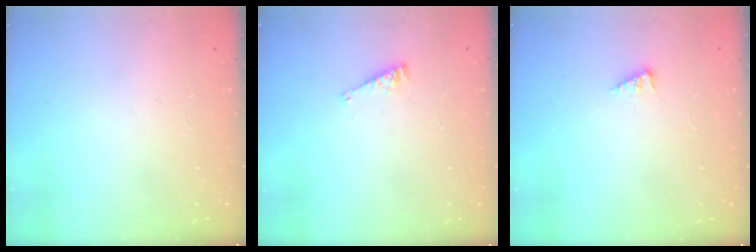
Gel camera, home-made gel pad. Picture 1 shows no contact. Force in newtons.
{"total": 2.6, "press": 2.6, "slide": 0.3}
{"total": 2.5, "press": 2.5, "slide": 0.3}